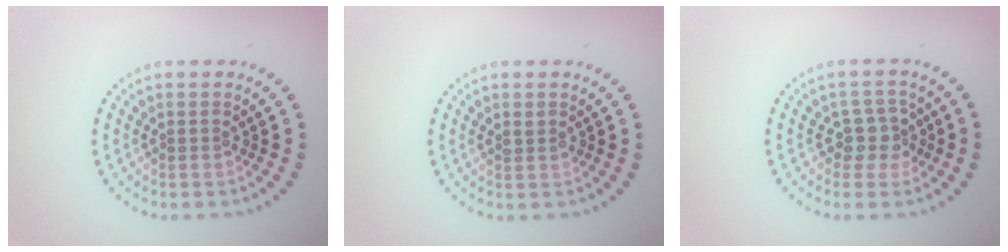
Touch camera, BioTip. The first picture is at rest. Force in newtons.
{"total": 0.8, "press": 0.7, "slide": 0.3}
{"total": 2.3, "press": 2.0, "slide": 1.2}